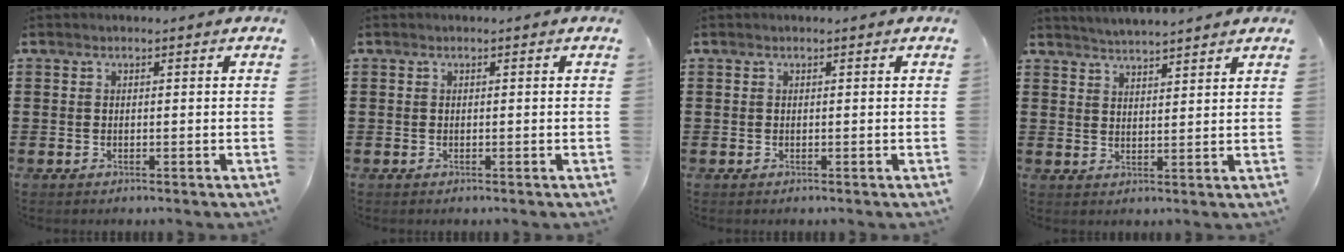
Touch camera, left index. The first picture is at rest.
{"total": 0.0}
{"total": 0.0}
{"total": 2.9, "force": [2.9, -0.4, -0.1], "torque": [-0.008, -0.011, 0.053]}